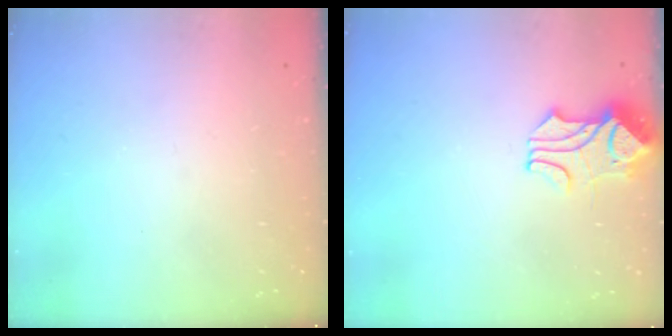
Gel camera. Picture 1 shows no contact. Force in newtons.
{"total": 1.7, "press": 1.2, "slide": 1.1}